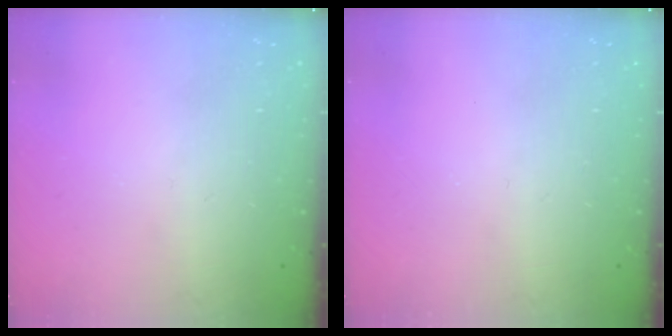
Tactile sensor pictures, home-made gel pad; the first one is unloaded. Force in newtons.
{"total": 0.0}